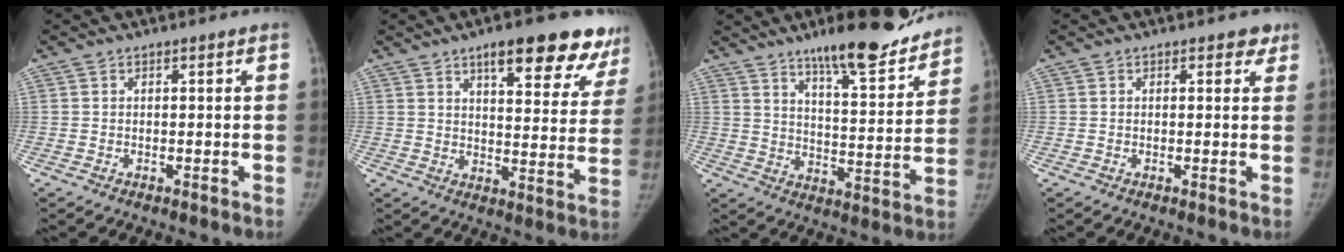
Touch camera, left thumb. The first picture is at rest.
{"total": 18.2, "force": [12.2, 6.2, 12.0], "torque": [-0.101, -0.048, 0.152]}
{"total": 18.9, "force": [14.5, 4.0, 11.3], "torque": [-0.131, -0.089, 0.228]}
{"total": 2.0, "force": [1.3, 1.2, 0.8], "torque": [0.018, -0.002, 0.008]}